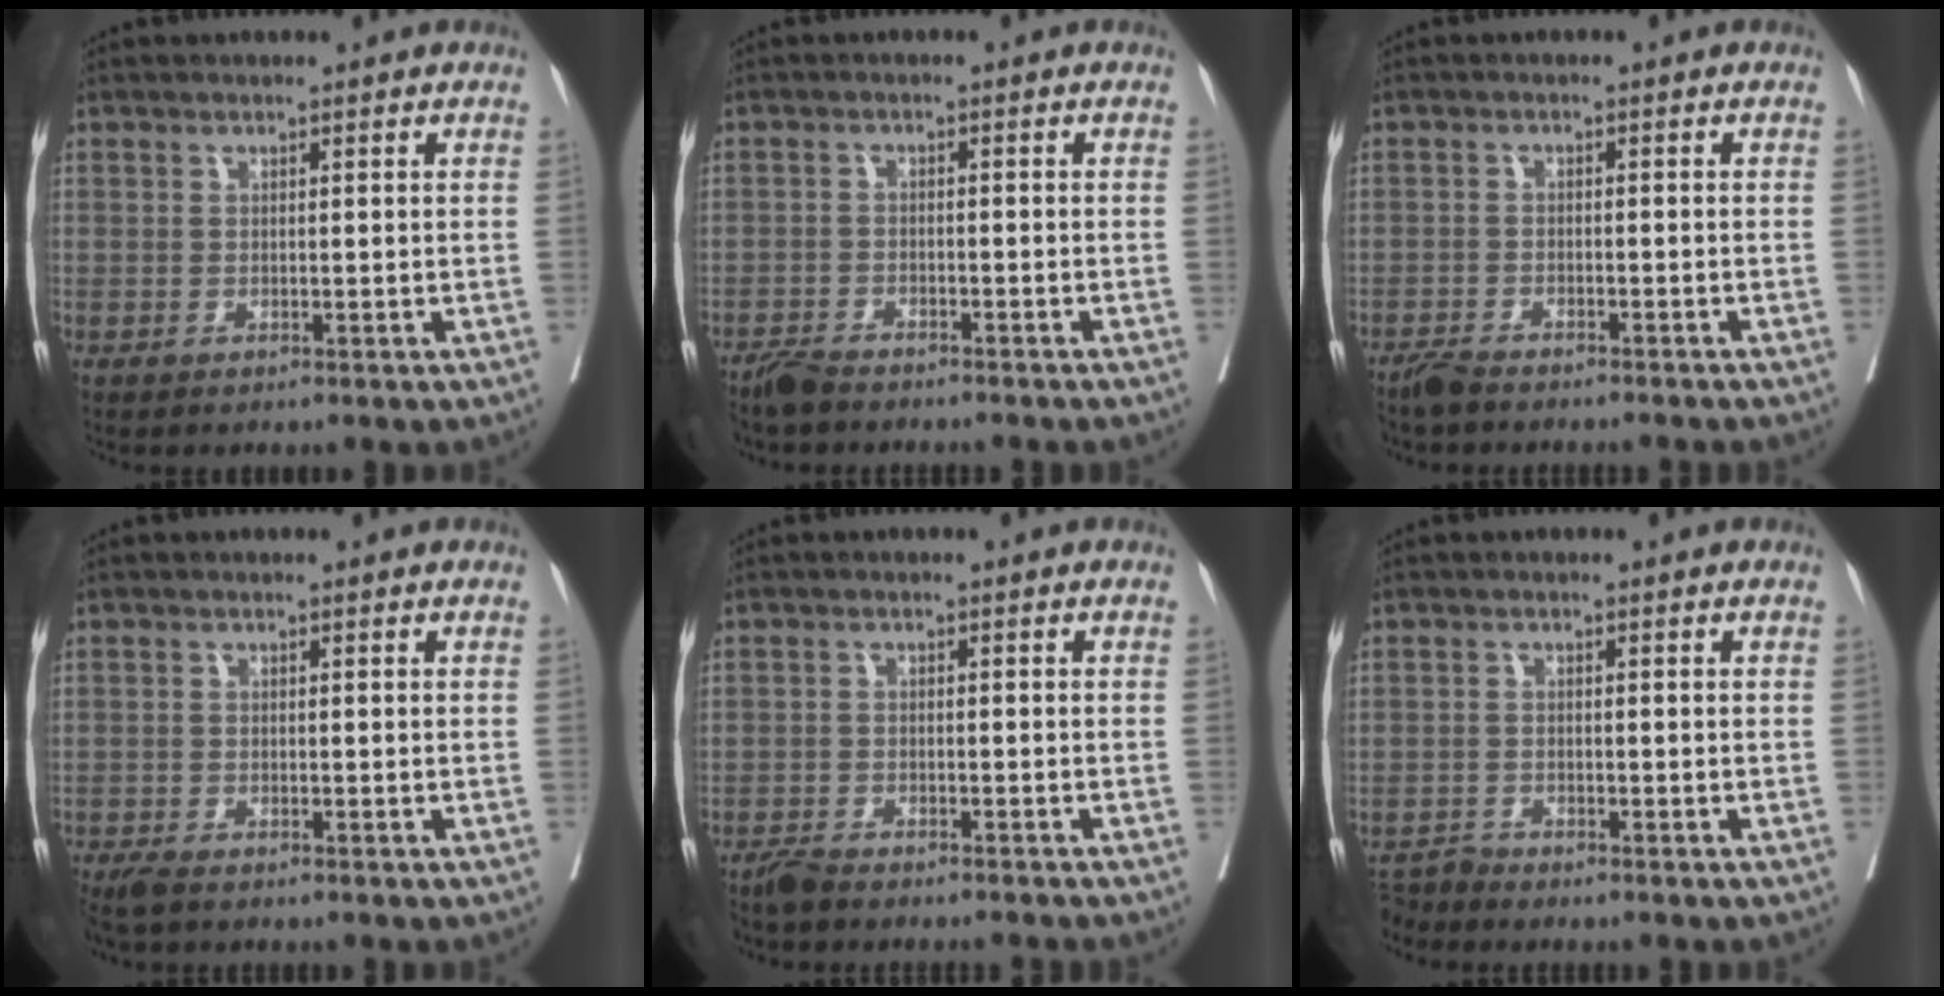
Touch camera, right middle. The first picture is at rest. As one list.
[{"total": 4.7, "force": [-4.4, 0.7, 1.4], "torque": [-0.020, -0.010, -0.072]}, {"total": 4.5, "force": [-4.3, 0.2, 1.3], "torque": [-0.015, -0.011, -0.069]}, {"total": 3.7, "force": [-3.1, 0.8, 1.7], "torque": [-0.030, -0.010, -0.053]}, {"total": 4.8, "force": [-4.7, 0.1, 1.2], "torque": [-0.011, -0.010, -0.074]}, {"total": 2.0, "force": [-1.9, 0.2, -0.6], "torque": [0.014, -0.007, -0.036]}]